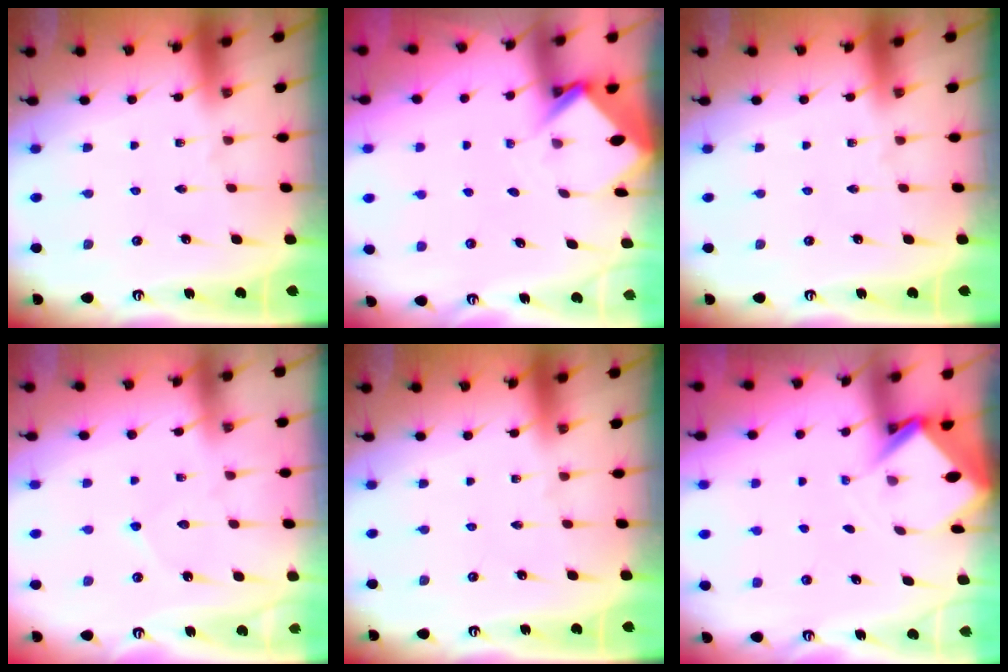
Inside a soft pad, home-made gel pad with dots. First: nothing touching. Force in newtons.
{"total": 4.8, "press": 4.8, "slide": 0.3}
{"total": 0.0}
{"total": 3.8, "press": 3.7, "slide": 0.3}
{"total": 0.0}
{"total": 3.6, "press": 3.6, "slide": 0.3}